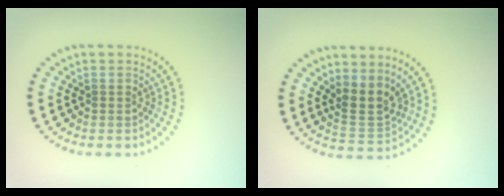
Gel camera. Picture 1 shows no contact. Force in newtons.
{"total": 3.1, "press": 2.7, "slide": 1.6}